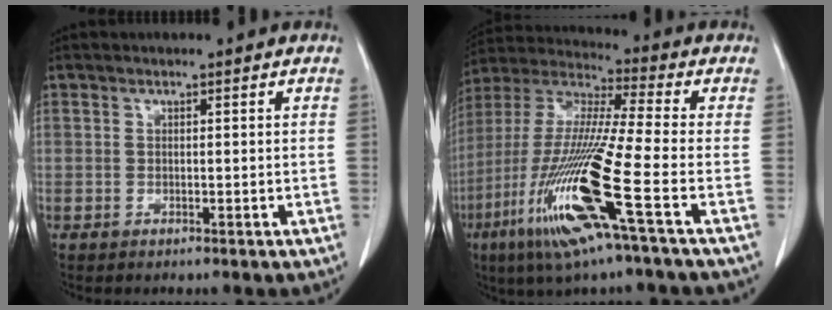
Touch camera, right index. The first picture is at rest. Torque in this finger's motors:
{"motor_torque": [1.92, -0.22, 0.89, 0.19]}